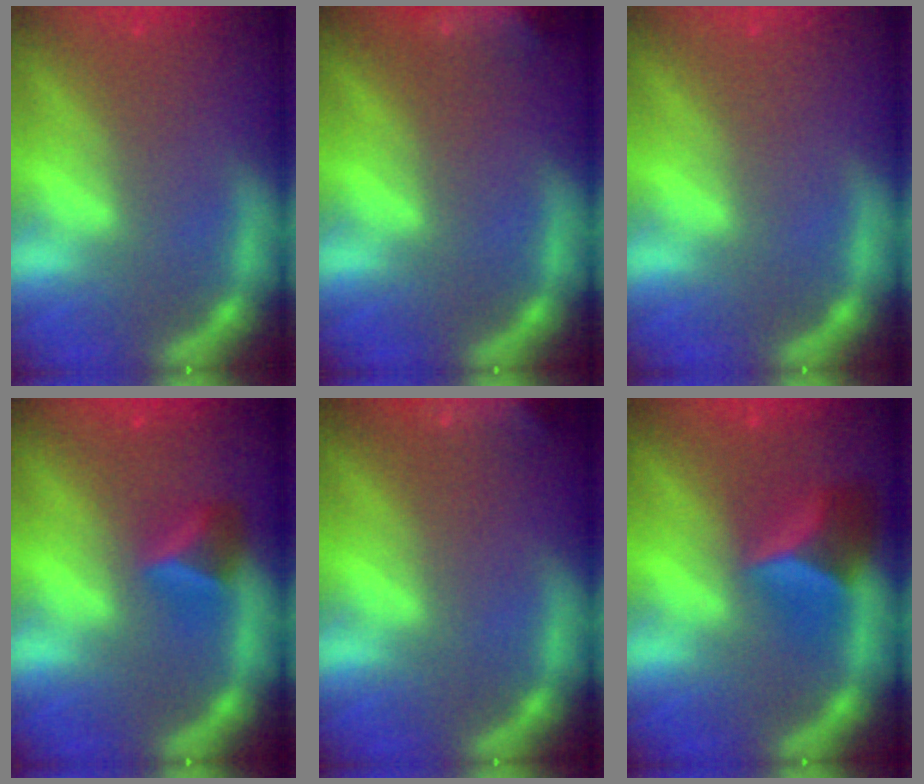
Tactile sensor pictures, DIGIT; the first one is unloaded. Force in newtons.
{"total": 6.9}
{"total": 0.0}
{"total": 2.9}
{"total": 9.0}
{"total": 4.9}